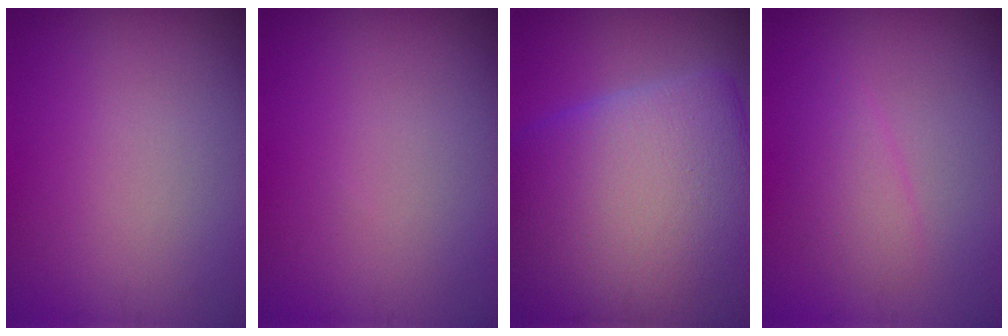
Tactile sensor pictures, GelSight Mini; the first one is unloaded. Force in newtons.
{"total": 0.0}
{"total": 15.9, "press": 15.9, "slide": 1.0}
{"total": 2.0, "press": 2.0, "slide": 0.1}